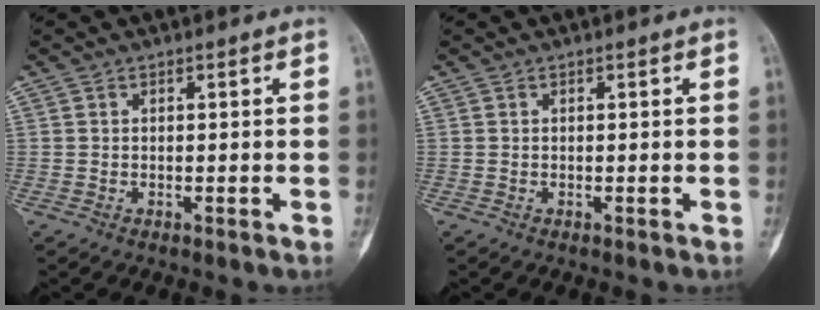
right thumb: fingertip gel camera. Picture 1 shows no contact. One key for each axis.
{"total": 0.0}